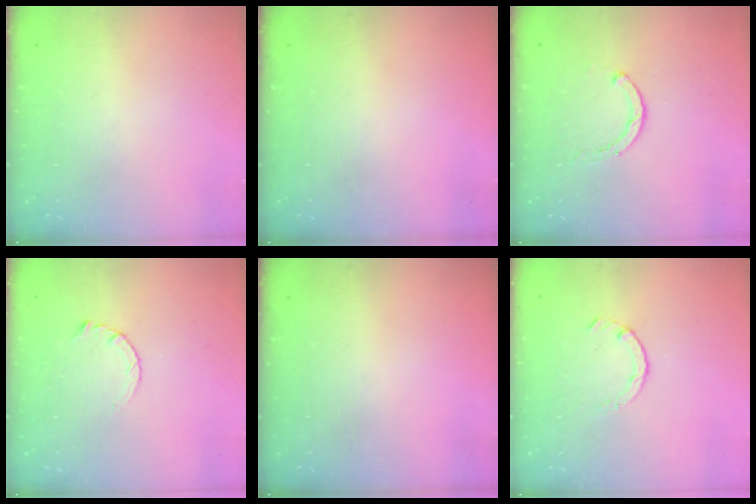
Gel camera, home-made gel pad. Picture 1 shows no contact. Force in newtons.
{"total": 0.0}
{"total": 2.8, "press": 2.8, "slide": 0.5}
{"total": 3.5, "press": 3.5, "slide": 0.4}
{"total": 0.0}
{"total": 2.2, "press": 2.1, "slide": 0.4}